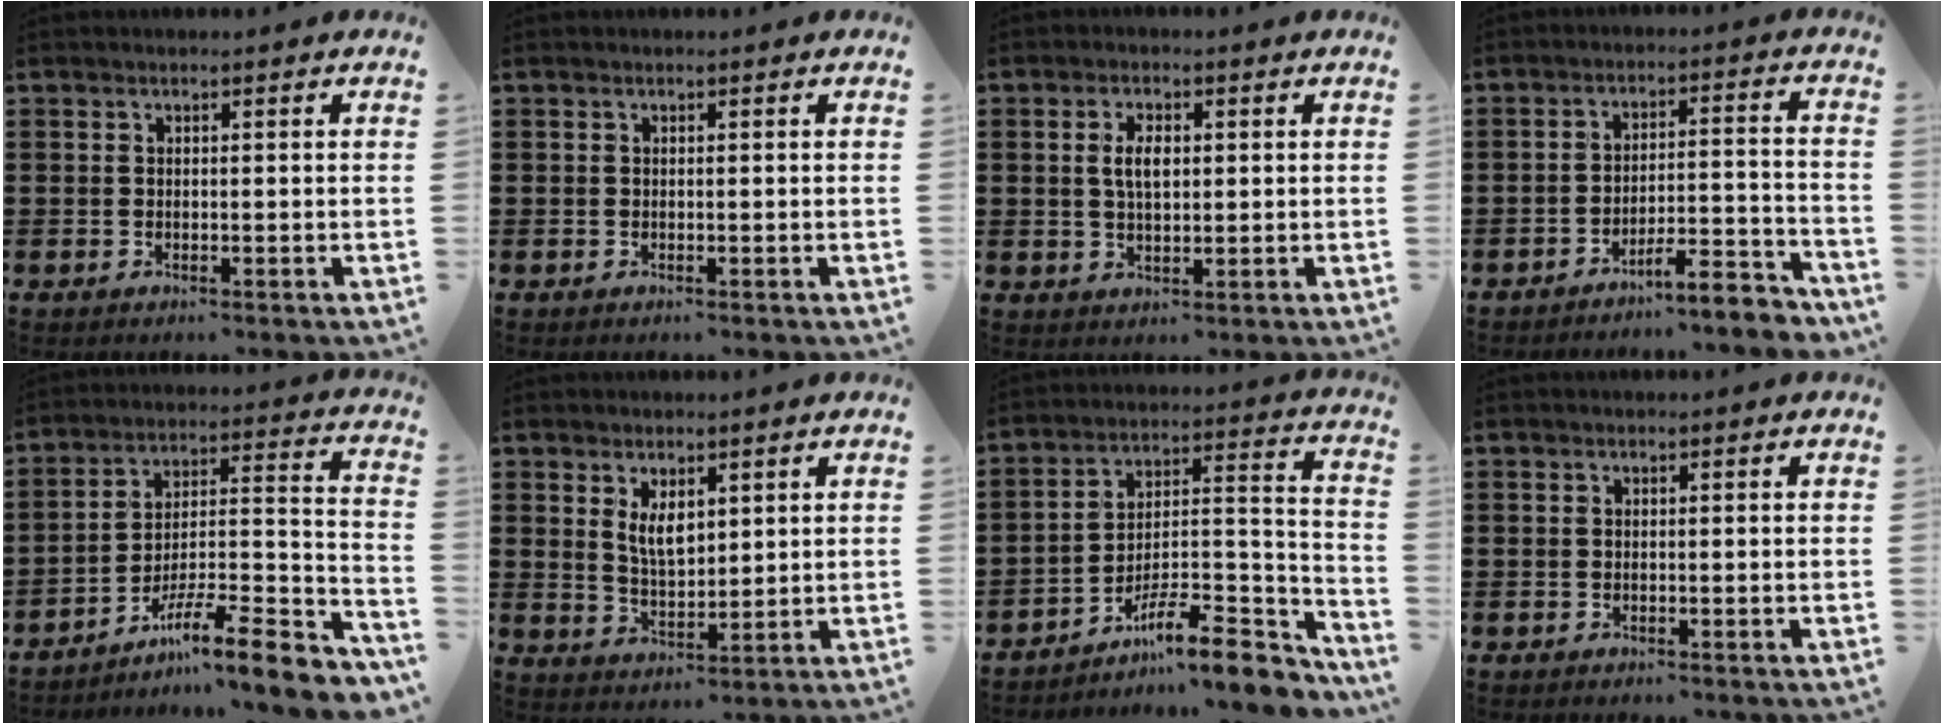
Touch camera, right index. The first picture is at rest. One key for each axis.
{"total": 0.0}
{"total": 3.9, "fx": 0.6, "fy": 1.9, "fz": 3.4, "tx": -0.069, "ty": 0.008, "tz": 0.008}
{"total": 6.0, "fx": -5.4, "fy": 0.5, "fz": 2.6, "tx": -0.040, "ty": -0.001, "tz": -0.102}
{"total": 10.0, "fx": -7.4, "fy": 1.1, "fz": 6.6, "tx": -0.095, "ty": 0.007, "tz": -0.144}
{"total": 4.4, "fx": 1.9, "fy": 2.2, "fz": 3.3, "tx": -0.062, "ty": 0.001, "tz": 0.033}
{"total": 10.9, "fx": -8.2, "fy": 2.7, "fz": 6.7, "tx": -0.098, "ty": 0.021, "tz": -0.152}
{"total": 0.0}